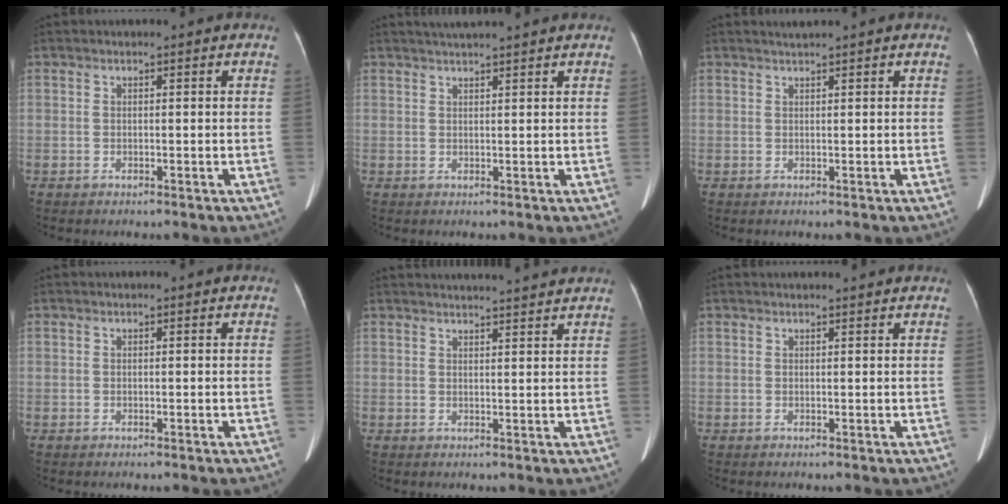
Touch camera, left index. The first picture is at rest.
{"total": 5.6, "force": [5.0, -0.5, 2.5], "torque": [-0.037, 0.030, 0.070]}
{"total": 0.9, "force": [0.8, -0.3, 0.3], "torque": [-0.011, 0.003, 0.021]}
{"total": 0.0}
{"total": 9.8, "force": [9.5, -0.7, 2.5], "torque": [-0.032, 0.013, 0.112]}
{"total": 2.5, "force": [2.5, -0.1, 0.6], "torque": [-0.009, 0.013, 0.030]}